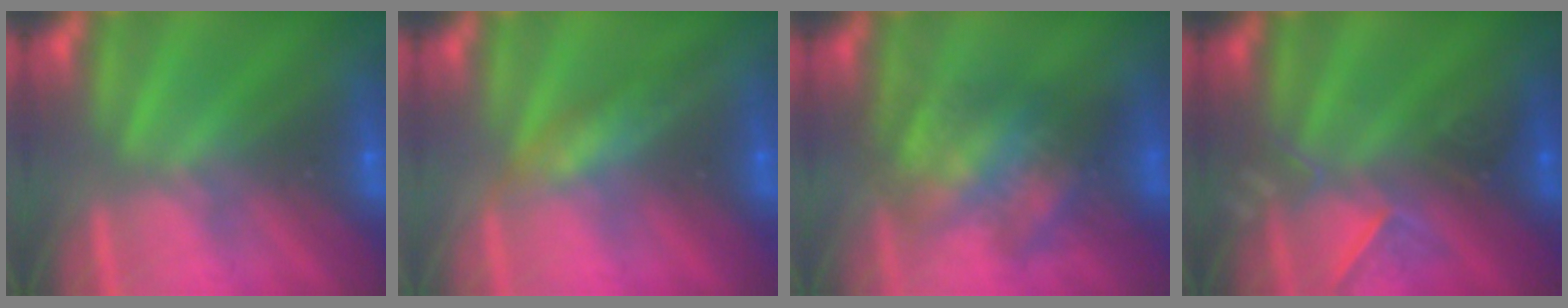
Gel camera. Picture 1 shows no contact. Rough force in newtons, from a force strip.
{"total": 4.6}
{"total": 3.7}
{"total": 2.4}